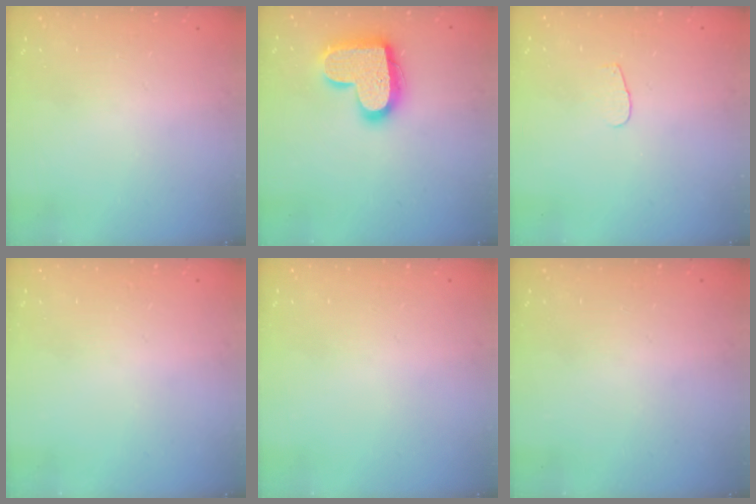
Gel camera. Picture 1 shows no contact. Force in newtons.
{"total": 18.5, "press": 18.5, "slide": 1.0}
{"total": 3.3, "press": 3.3, "slide": 0.3}
{"total": 0.0}
{"total": 0.0}
{"total": 0.0}